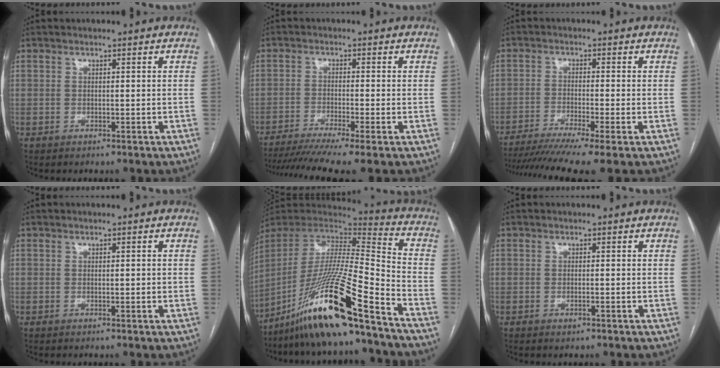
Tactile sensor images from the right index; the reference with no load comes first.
{"total": 10.3, "force": [-8.0, -0.7, 6.4], "torque": [-0.096, -0.019, -0.126]}
{"total": 11.4, "force": [-8.8, -0.9, 7.2], "torque": [-0.111, -0.024, -0.139]}
{"total": 2.9, "force": [0.5, 1.7, 2.3], "torque": [-0.022, -0.002, 0.006]}
{"total": 22.8, "force": [-16.4, -0.2, 15.9], "torque": [-0.330, -0.026, -0.303]}
{"total": 0.7, "force": [-0.3, 0.3, 0.5], "torque": [-0.010, -0.002, -0.003]}